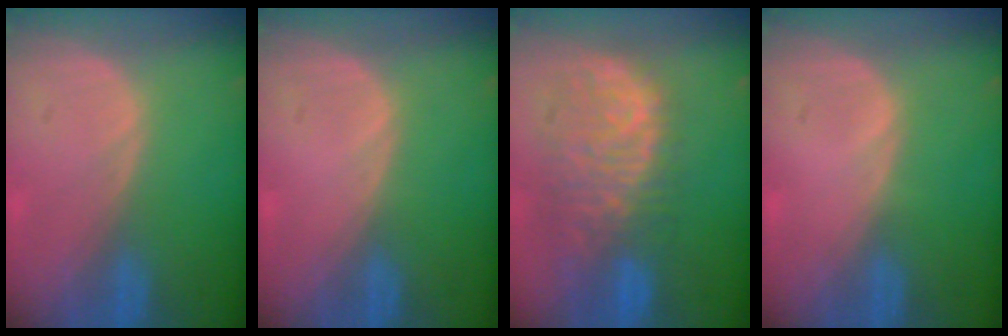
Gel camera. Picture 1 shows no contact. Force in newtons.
{"total": 0.0}
{"total": 11.0, "press": 9.5, "slide": 5.5}
{"total": 0.0}